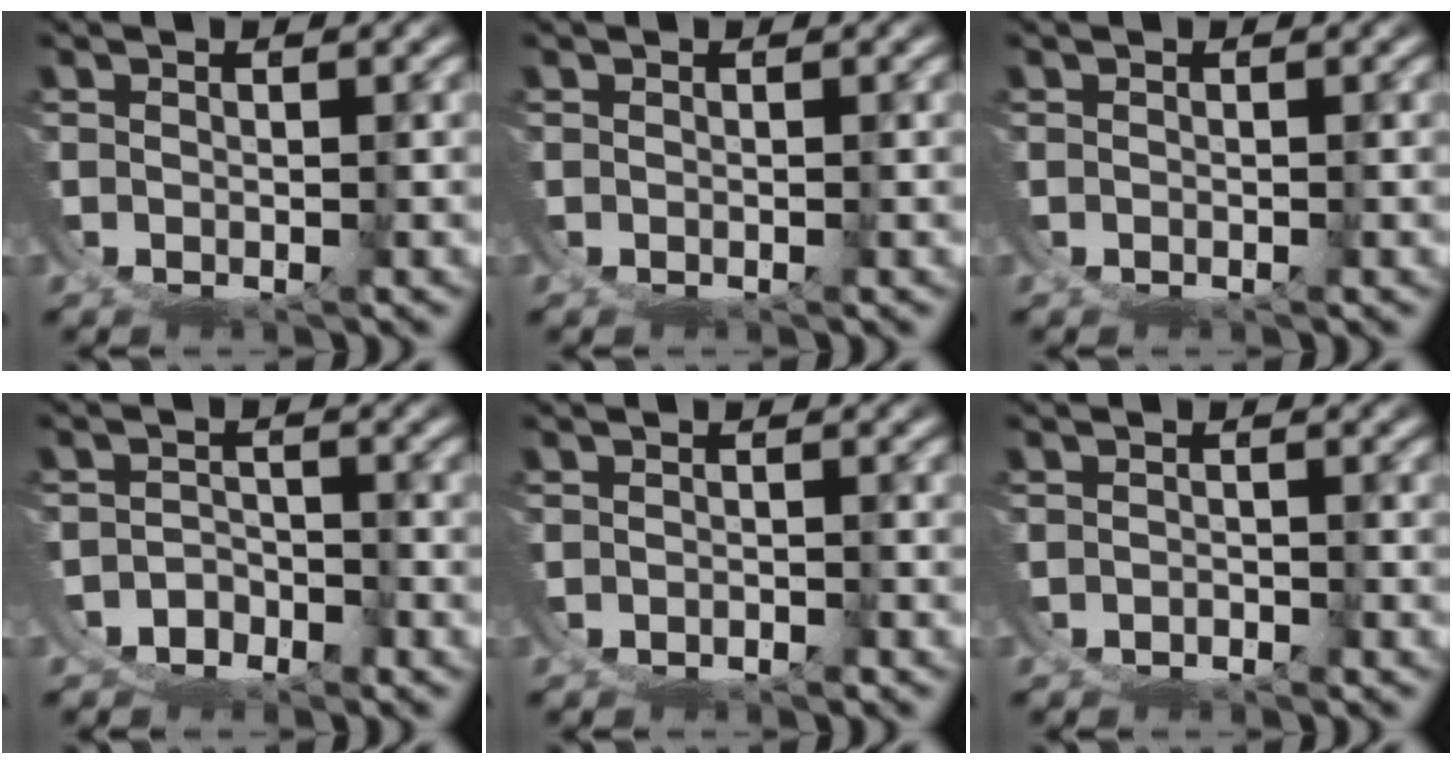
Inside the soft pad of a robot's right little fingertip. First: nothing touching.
{"total": 0.0}
{"total": 0.0}
{"total": 3.6, "force": [-1.5, 3.2, -0.8], "torque": [-0.008, -0.017, -0.030]}
{"total": 1.1, "force": [-0.9, 0.5, -0.3], "torque": [0.003, -0.002, -0.016]}
{"total": 1.4, "force": [-1.1, 0.8, -0.5], "torque": [-0.002, -0.008, -0.017]}